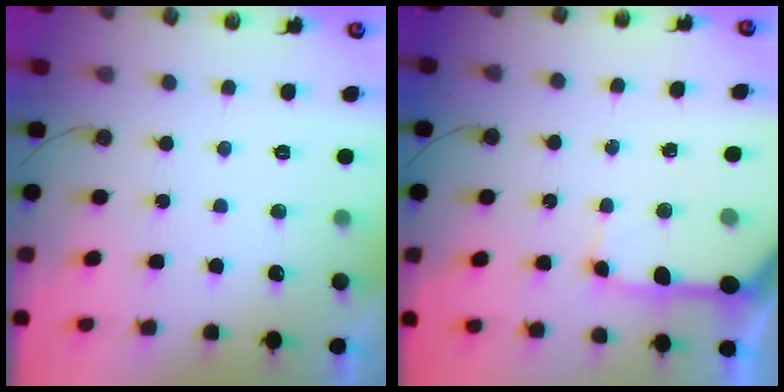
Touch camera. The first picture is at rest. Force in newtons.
{"total": 11.9, "press": 11.8, "slide": 1.5}